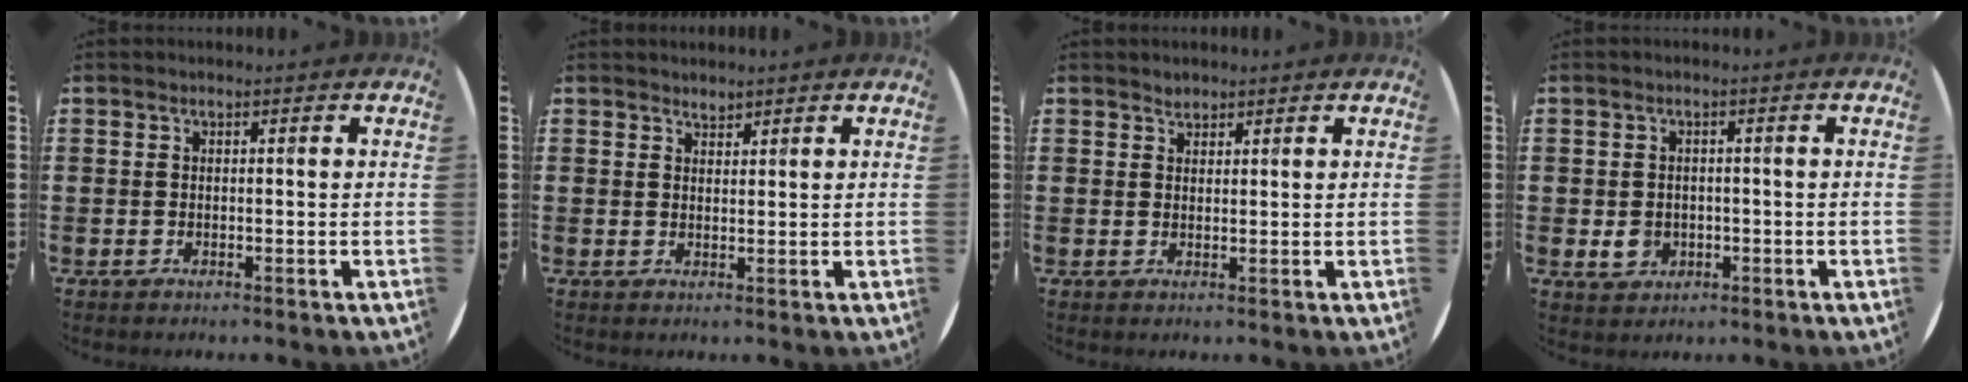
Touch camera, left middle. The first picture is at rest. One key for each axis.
{"total": 1.4, "fx": 1.4, "fy": 0.2, "fz": -0.1, "tx": 0.001, "ty": 0.000, "tz": 0.026}
{"total": 1.2, "fx": 1.2, "fy": 0.4, "fz": 0.0, "tx": 0.006, "ty": -0.002, "tz": 0.021}
{"total": 2.3, "fx": -0.3, "fy": 1.9, "fz": 1.2, "tx": -0.027, "ty": 0.005, "tz": -0.006}